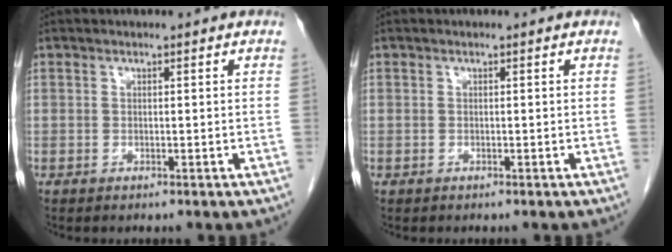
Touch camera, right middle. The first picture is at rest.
{"total": 0.0}